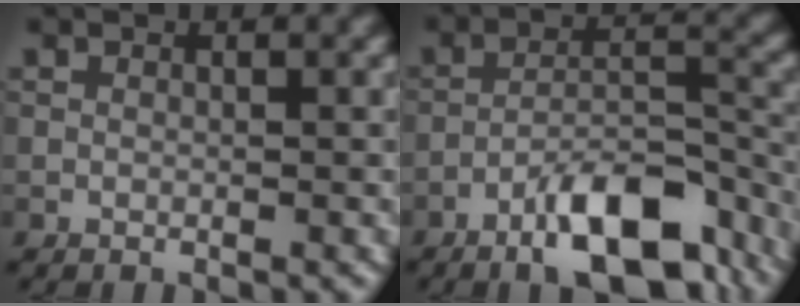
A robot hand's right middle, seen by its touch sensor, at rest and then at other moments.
{"total": 9.0, "force": [-6.0, 2.9, 6.1], "torque": [-0.090, 0.006, -0.102]}